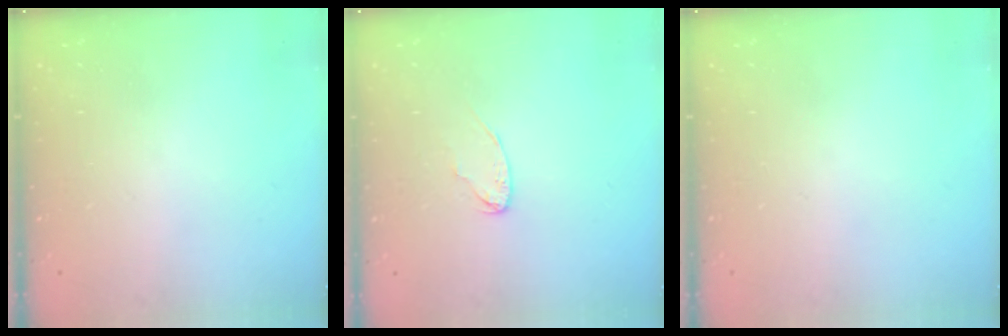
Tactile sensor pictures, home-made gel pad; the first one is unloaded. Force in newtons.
{"total": 3.9, "press": 3.9, "slide": 0.3}
{"total": 0.0}